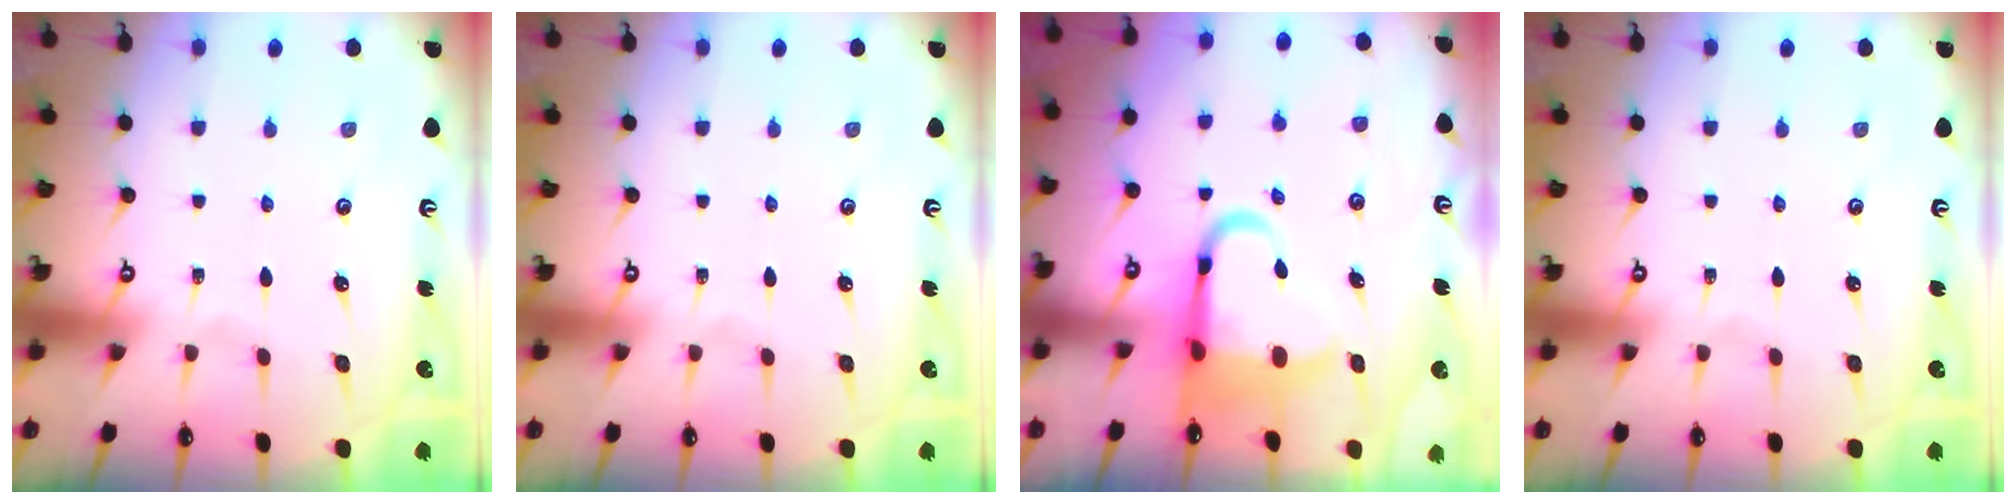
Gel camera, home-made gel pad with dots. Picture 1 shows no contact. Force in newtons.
{"total": 0.0}
{"total": 8.7, "press": 8.5, "slide": 1.8}
{"total": 0.0}